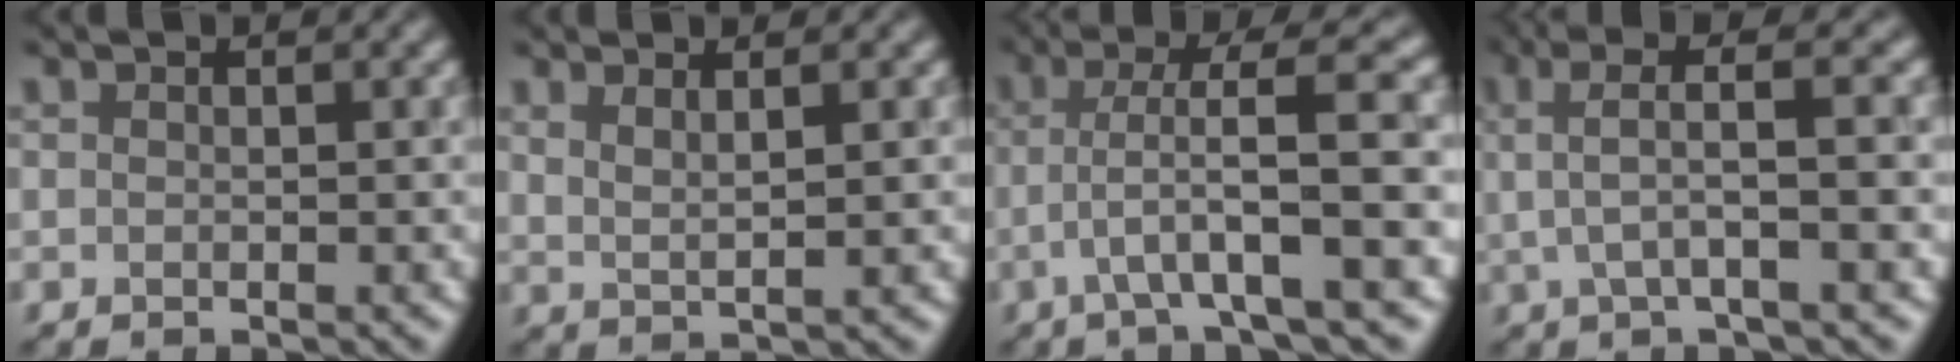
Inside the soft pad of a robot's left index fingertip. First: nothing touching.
{"total": 2.2, "force": [1.5, 0.6, 1.4], "torque": [-0.011, 0.004, 0.020]}
{"total": 6.0, "force": [-1.0, 0.5, 5.9], "torque": [-0.093, 0.016, -0.013]}
{"total": 4.0, "force": [1.1, 0.6, 3.8], "torque": [-0.069, 0.017, 0.027]}